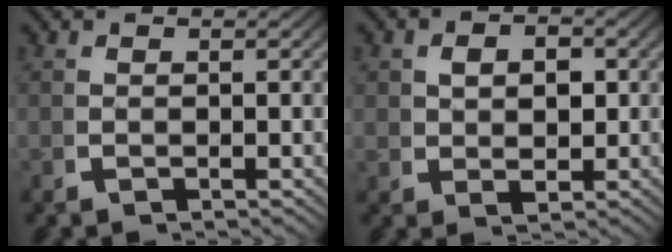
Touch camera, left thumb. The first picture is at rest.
{"total": 2.9, "force": [0.6, 2.1, 2.0], "torque": [-0.033, -0.014, 0.022]}